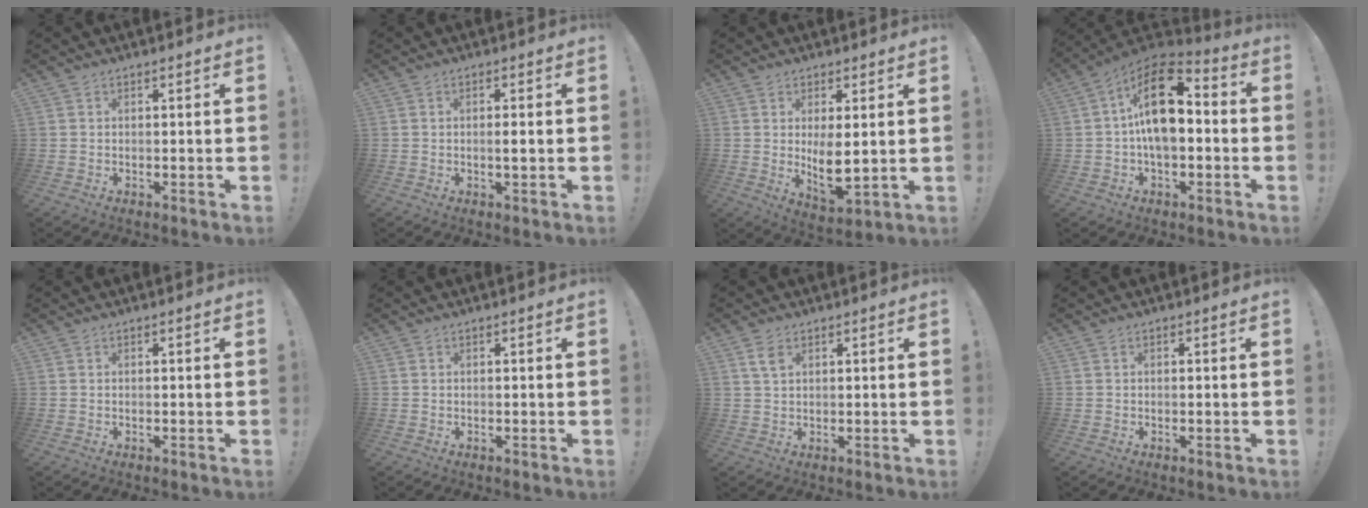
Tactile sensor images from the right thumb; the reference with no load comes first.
{"total": 1.6, "force": [-0.2, 0.0, 1.5], "torque": [-0.019, -0.004, -0.007]}
{"total": 8.4, "force": [1.8, 3.5, 7.4], "torque": [-0.104, -0.029, 0.035]}
{"total": 17.5, "force": [1.5, 10.1, 14.2], "torque": [-0.230, 0.006, 0.025]}
{"total": 0.0}
{"total": 0.0}
{"total": 3.7, "force": [1.9, 2.1, 2.3], "torque": [-0.033, -0.003, 0.034]}
{"total": 0.0}